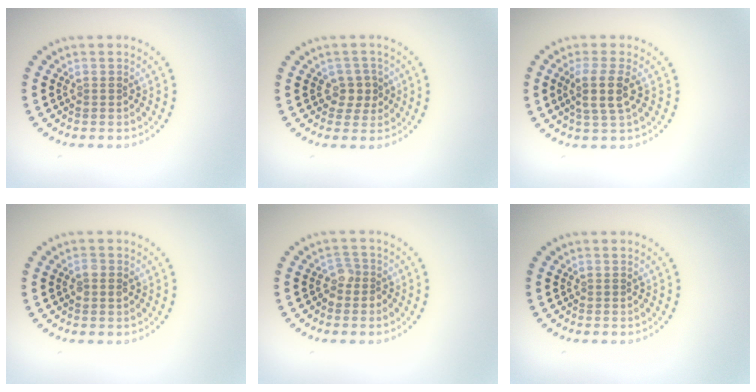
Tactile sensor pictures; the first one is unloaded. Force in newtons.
{"total": 2.1, "press": 1.9, "slide": 1.0}
{"total": 2.8, "press": 2.5, "slide": 1.4}
{"total": 1.1, "press": 1.1, "slide": 0.0}
{"total": 1.6, "press": 1.3, "slide": 0.9}
{"total": 0.0}